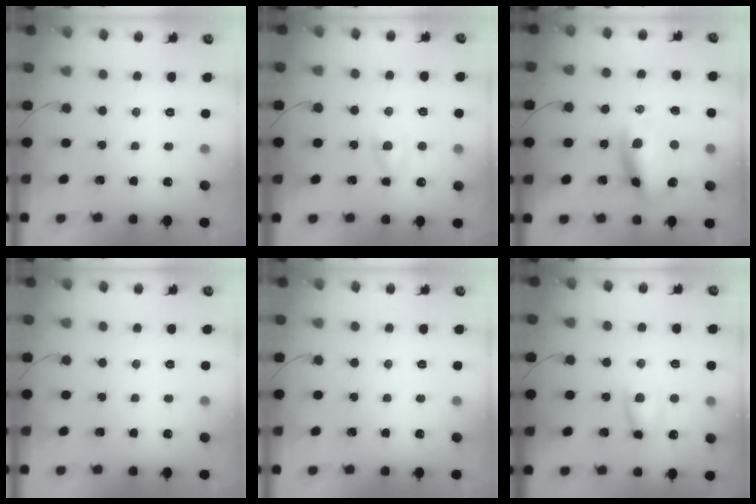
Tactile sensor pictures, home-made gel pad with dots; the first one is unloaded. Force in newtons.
{"total": 2.2, "press": 2.0, "slide": 0.9}
{"total": 11.9, "press": 11.5, "slide": 3.2}
{"total": 0.0}
{"total": 0.0}
{"total": 7.8, "press": 7.8, "slide": 0.8}